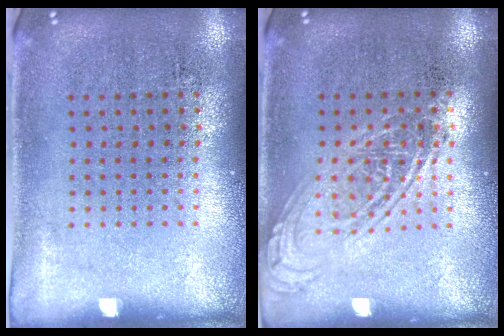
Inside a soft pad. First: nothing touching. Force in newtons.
{"total": 1.5, "press": 1.5, "slide": 0.1}